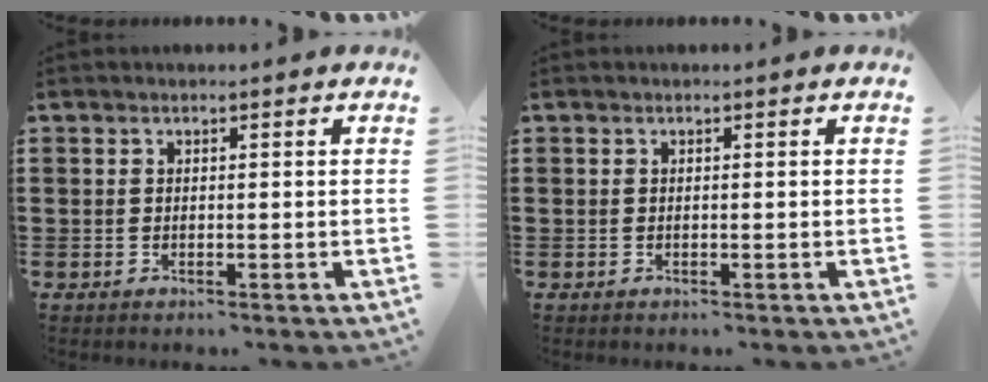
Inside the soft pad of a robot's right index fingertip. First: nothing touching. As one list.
[{"total": 0.0}]